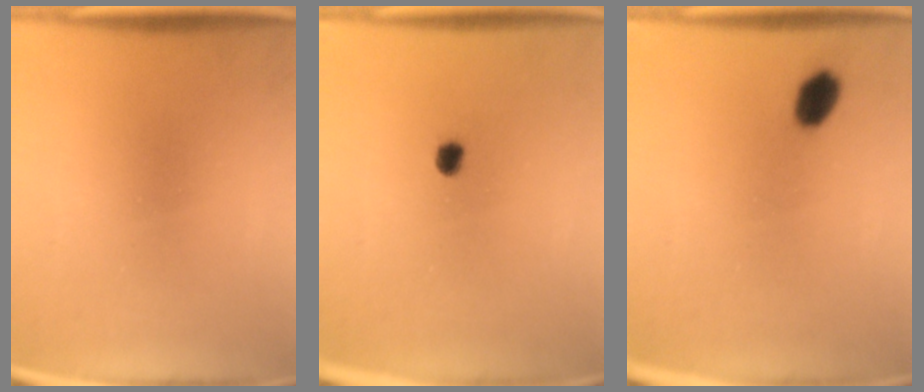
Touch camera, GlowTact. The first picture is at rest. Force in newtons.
{"total": 1.9}
{"total": 4.6}